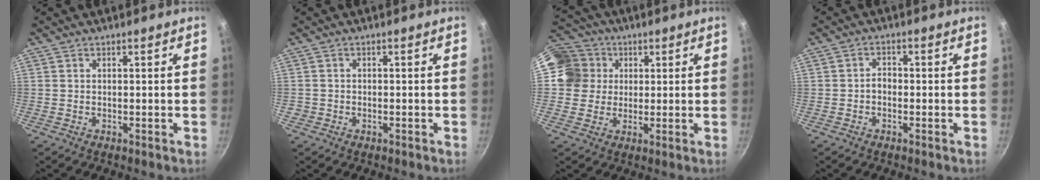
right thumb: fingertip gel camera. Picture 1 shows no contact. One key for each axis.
{"total": 1.0, "fx": -0.5, "fy": 0.8, "fz": 0.3, "tx": -0.006, "ty": 0.004, "tz": -0.007}
{"total": 10.2, "fx": 2.1, "fy": 9.5, "fz": 3.0, "tx": -0.028, "ty": 0.015, "tz": 0.025}
{"total": 2.1, "fx": -0.7, "fy": 1.5, "fz": 1.3, "tx": -0.014, "ty": 0.015, "tz": -0.015}